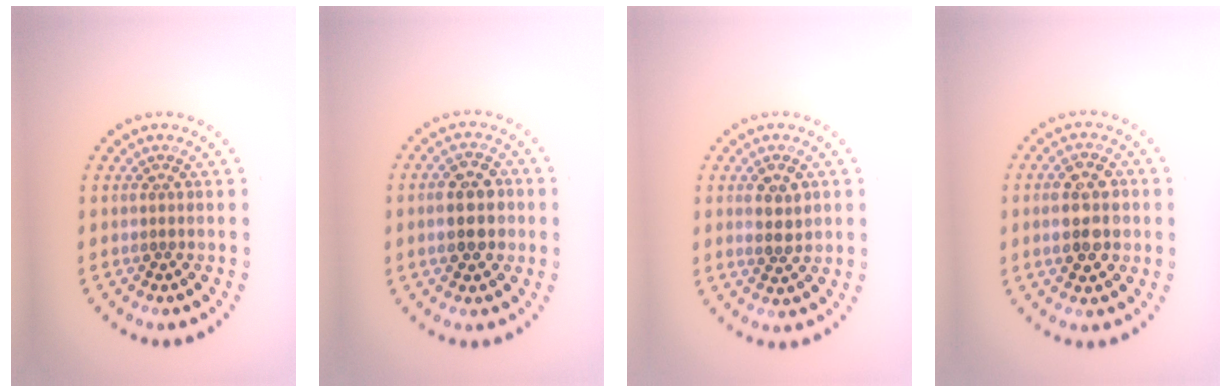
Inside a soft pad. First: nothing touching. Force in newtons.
{"total": 3.9, "press": 3.9, "slide": 0.4}
{"total": 1.9, "press": 1.8, "slide": 0.2}
{"total": 4.3, "press": 4.3, "slide": 0.5}